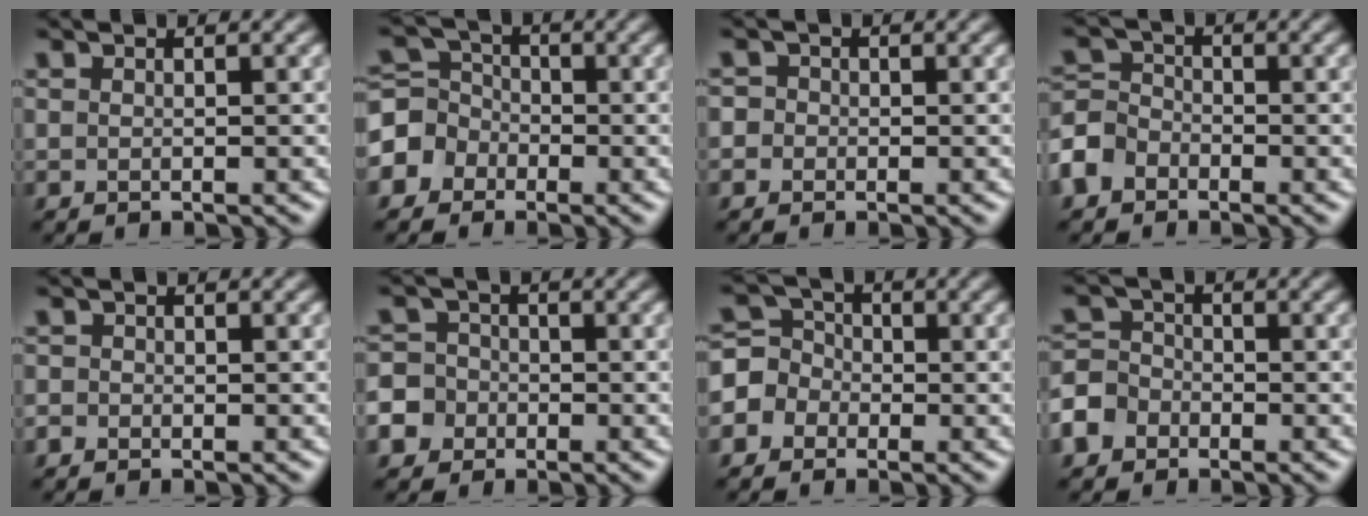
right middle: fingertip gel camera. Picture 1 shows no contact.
{"total": 4.4, "force": [-1.9, 3.9, 0.9], "torque": [0.001, 0.014, -0.054]}
{"total": 1.6, "force": [0.1, 1.5, 0.5], "torque": [0.010, 0.006, -0.016]}
{"total": 3.7, "force": [-2.1, 2.8, 1.3], "torque": [-0.034, 0.006, -0.054]}
{"total": 0.7, "force": [-0.4, 0.5, 0.0], "torque": [0.004, -0.003, -0.008]}
{"total": 6.5, "force": [-3.2, 5.5, 1.4], "torque": [-0.031, -0.010, -0.080]}
{"total": 4.0, "force": [-1.4, 3.6, 0.8], "torque": [0.006, 0.015, -0.043]}
{"total": 4.1, "force": [-2.2, 3.2, 1.2], "torque": [-0.013, -0.003, -0.053]}